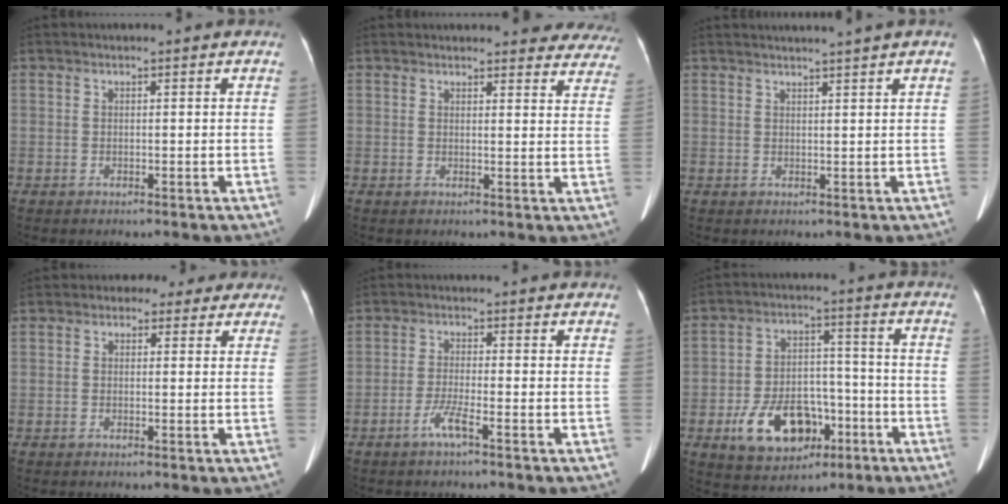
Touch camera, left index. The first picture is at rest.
{"total": 16.4, "force": [15.4, 4.2, 3.7], "torque": [-0.011, -0.028, 0.150]}
{"total": 4.4, "force": [3.7, -1.2, 1.9], "torque": [-0.019, 0.013, 0.047]}
{"total": 4.3, "force": [2.7, 3.1, 1.3], "torque": [-0.004, 0.017, 0.024]}
{"total": 3.2, "force": [-2.1, -0.2, 2.4], "torque": [-0.053, -0.005, -0.044]}
{"total": 12.0, "force": [-5.4, 7.6, 7.6], "torque": [-0.139, 0.015, -0.078]}